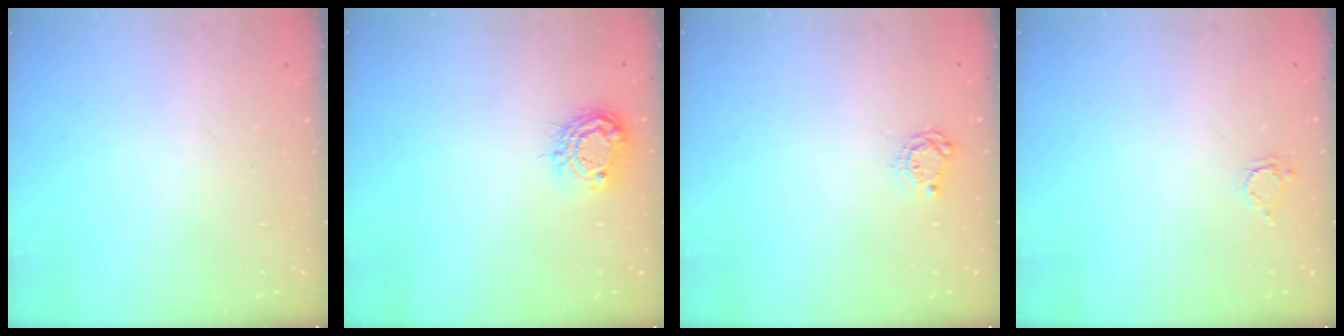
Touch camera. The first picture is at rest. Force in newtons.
{"total": 8.6, "press": 8.5, "slide": 0.9}
{"total": 4.8, "press": 4.8, "slide": 0.6}
{"total": 2.9, "press": 2.9, "slide": 0.4}